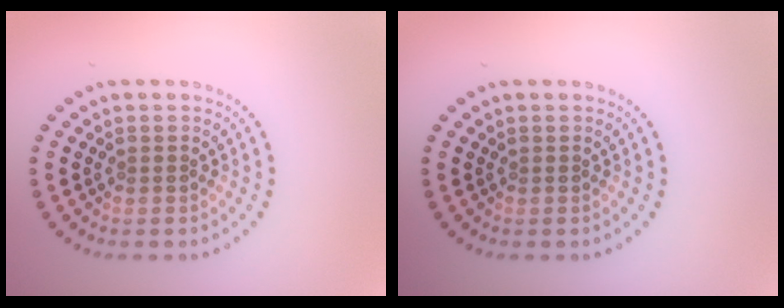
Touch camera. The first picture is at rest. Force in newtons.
{"total": 0.0}